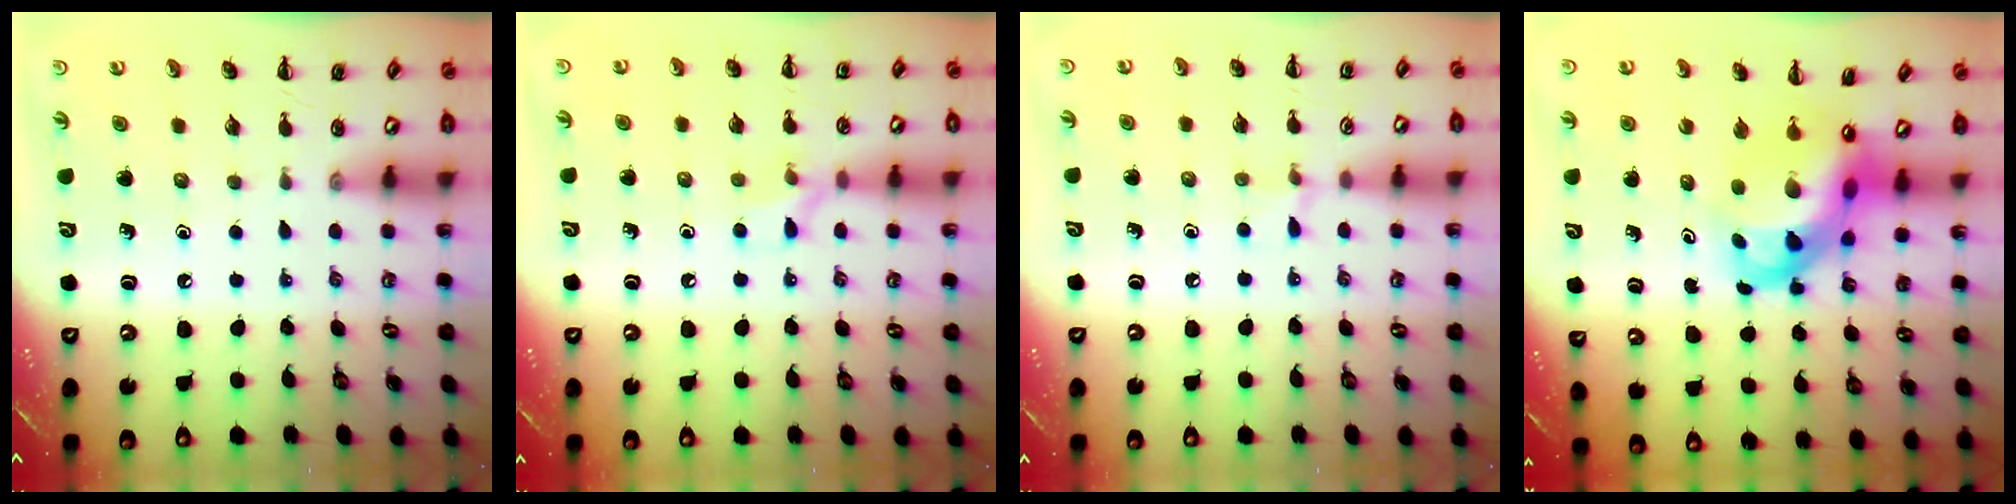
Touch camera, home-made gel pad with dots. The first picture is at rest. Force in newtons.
{"total": 6.5, "press": 6.4, "slide": 1.5}
{"total": 5.1, "press": 4.7, "slide": 1.9}
{"total": 7.8, "press": 7.5, "slide": 2.1}